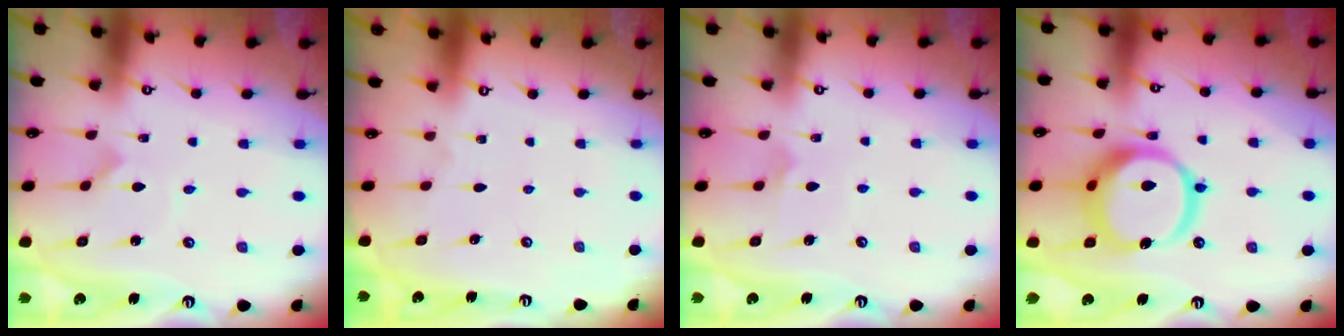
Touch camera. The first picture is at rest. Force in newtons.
{"total": 0.0}
{"total": 4.7, "press": 4.7, "slide": 0.5}
{"total": 17.3, "press": 17.1, "slide": 2.2}